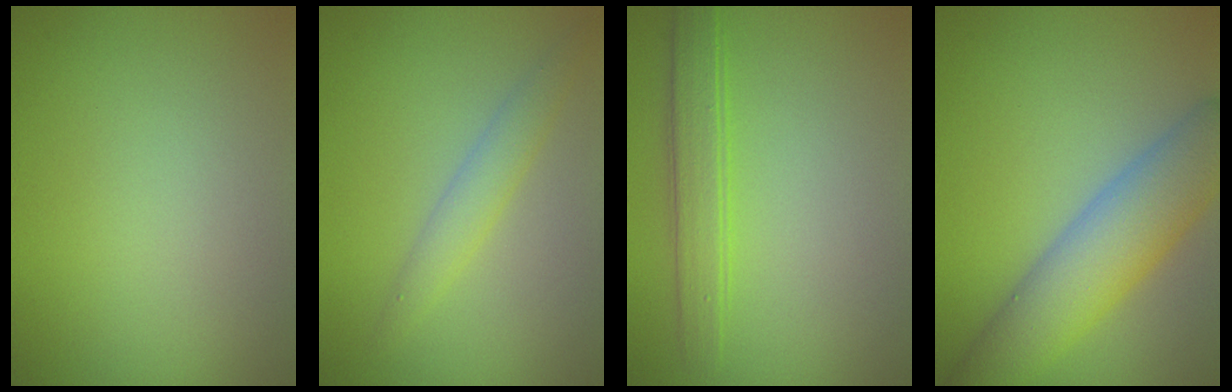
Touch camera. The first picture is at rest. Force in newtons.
{"total": 2.1, "press": 2.1, "slide": 0.1}
{"total": 2.7, "press": 2.7, "slide": 0.1}
{"total": 7.2, "press": 7.2, "slide": 0.1}